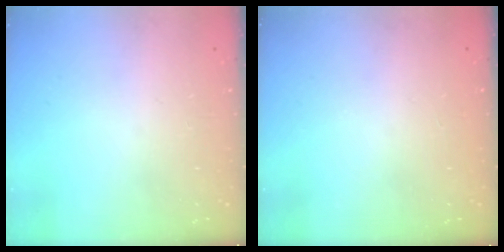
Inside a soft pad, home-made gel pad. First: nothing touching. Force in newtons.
{"total": 0.0}